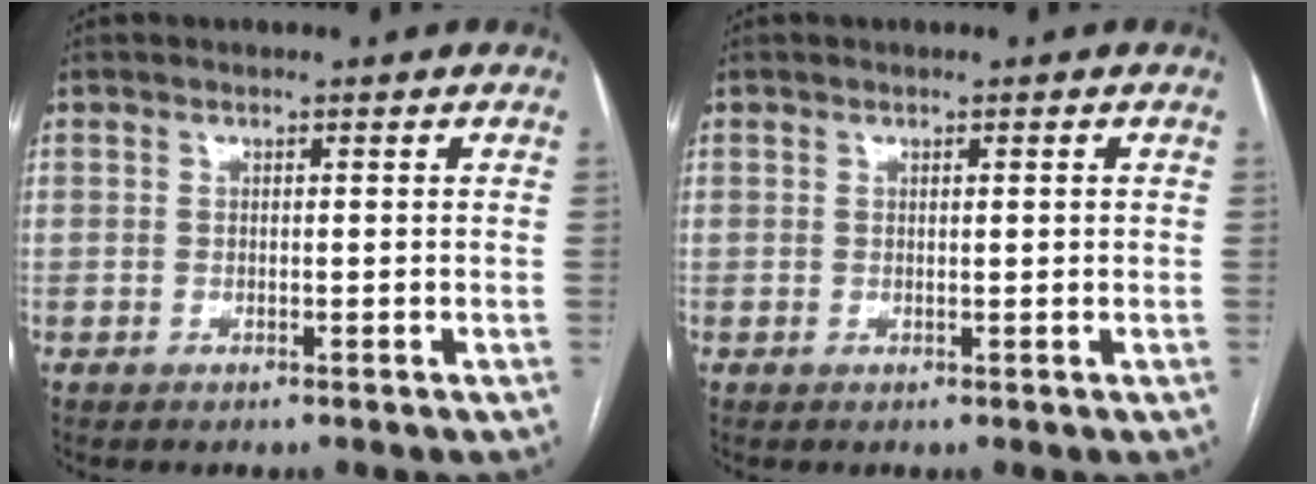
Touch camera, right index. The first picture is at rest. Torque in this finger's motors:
{"motor_torque": [-0.13, 0.13, -0.03, 0.00]}